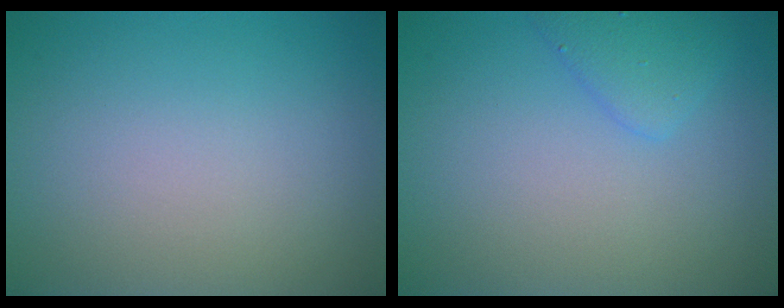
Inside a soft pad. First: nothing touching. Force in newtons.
{"total": 2.0, "press": 2.0, "slide": 0.0}